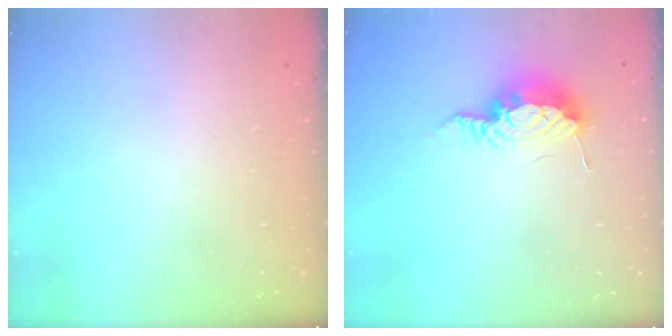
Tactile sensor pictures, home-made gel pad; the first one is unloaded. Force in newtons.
{"total": 8.6, "press": 8.6, "slide": 0.5}